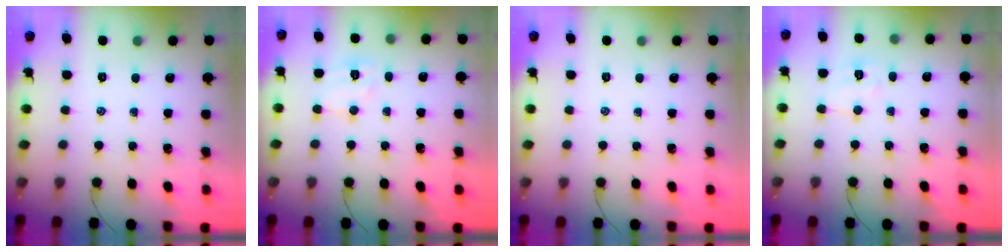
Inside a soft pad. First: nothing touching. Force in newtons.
{"total": 6.4, "press": 6.4, "slide": 0.9}
{"total": 0.0}
{"total": 6.8, "press": 6.7, "slide": 1.2}